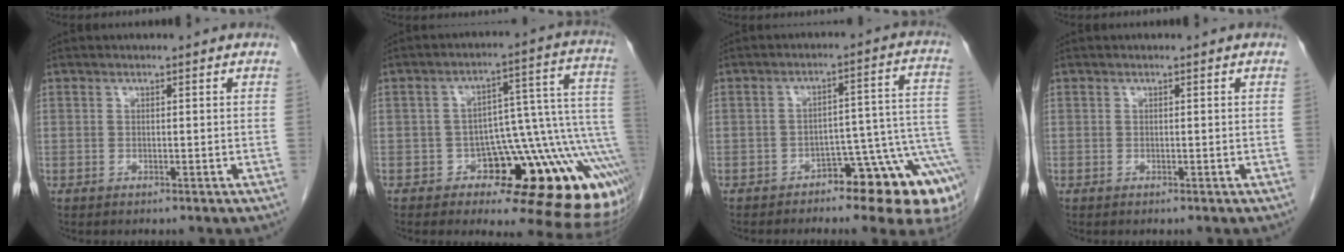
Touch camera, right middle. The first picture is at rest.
{"total": 16.2, "force": [-6.8, 5.4, 13.6], "torque": [-0.077, 0.068, -0.090]}
{"total": 12.7, "force": [-7.6, 4.3, 9.2], "torque": [-0.054, 0.051, -0.106]}
{"total": 0.0}